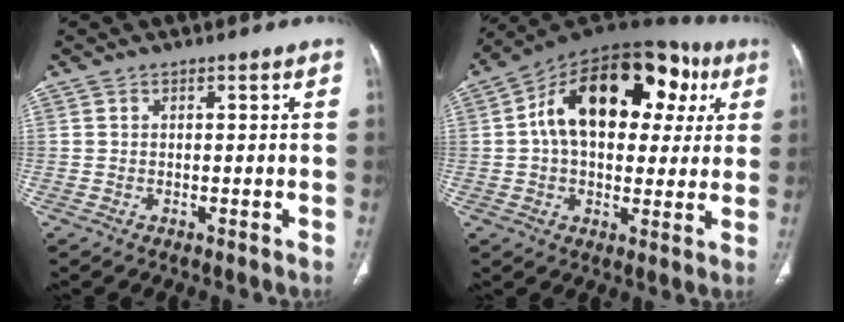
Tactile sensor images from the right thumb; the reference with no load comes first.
{"total": 24.6, "force": [6.0, 14.9, 18.6], "torque": [-0.254, 0.039, 0.084]}